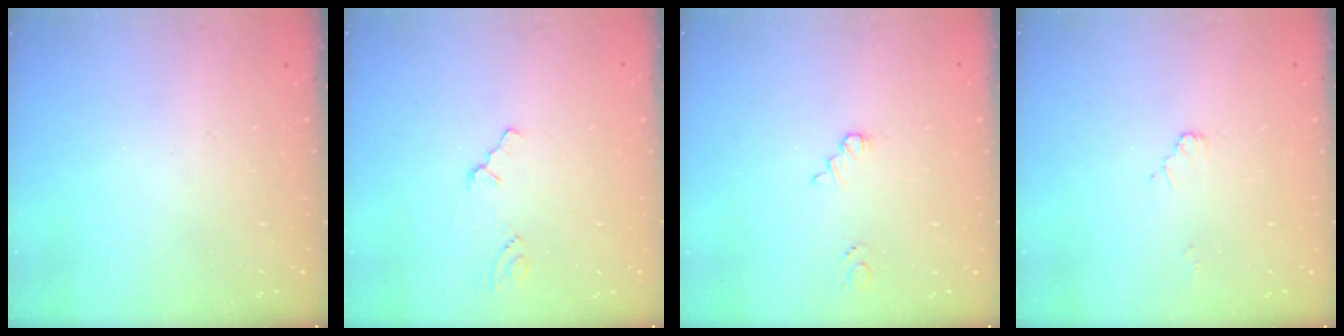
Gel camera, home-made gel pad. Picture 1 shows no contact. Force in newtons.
{"total": 0.0}
{"total": 1.4, "press": 1.4, "slide": 0.2}
{"total": 2.0, "press": 1.9, "slide": 0.3}